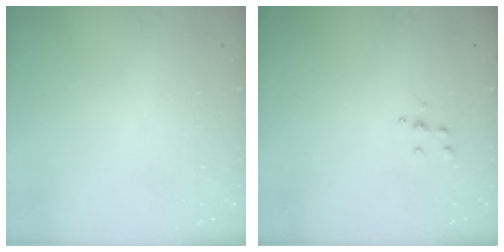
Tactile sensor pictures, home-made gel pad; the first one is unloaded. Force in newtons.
{"total": 3.6, "press": 3.6, "slide": 0.3}